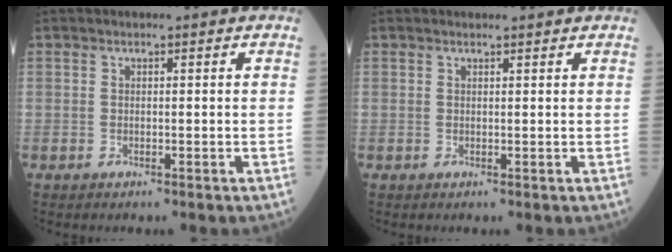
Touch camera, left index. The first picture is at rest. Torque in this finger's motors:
{"motor_torque": [-0.09, -0.56, -0.52, 0.01]}